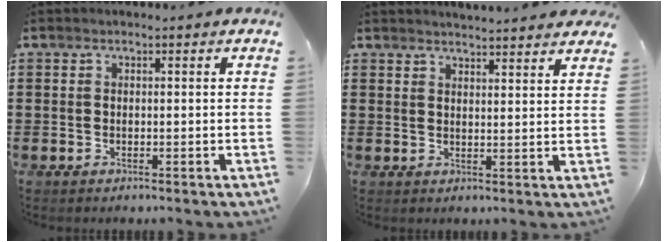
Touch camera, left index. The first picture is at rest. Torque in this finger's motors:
{"motor_torque": [0.42, -0.29, 0.23, 0.05]}